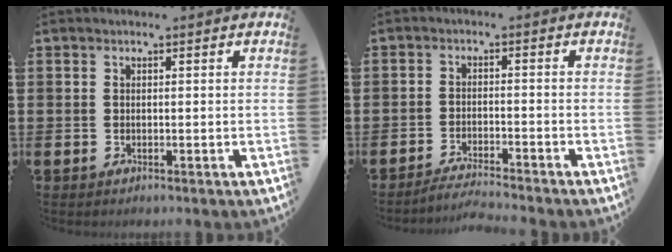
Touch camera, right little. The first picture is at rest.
{"total": 2.7, "force": [-2.6, -0.3, 0.6], "torque": [-0.010, 0.002, -0.052]}